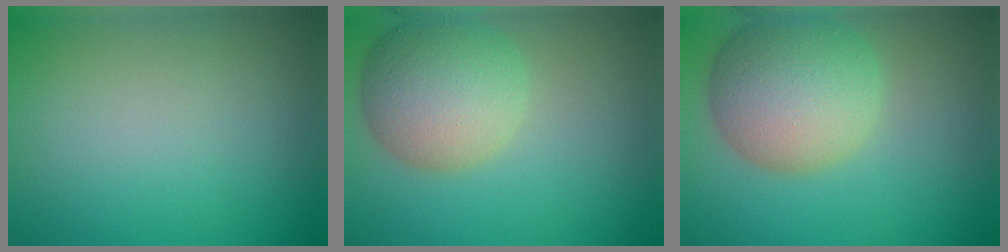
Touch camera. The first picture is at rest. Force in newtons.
{"total": 7.3, "press": 7.3, "slide": 0.3}
{"total": 8.4, "press": 8.4, "slide": 0.4}